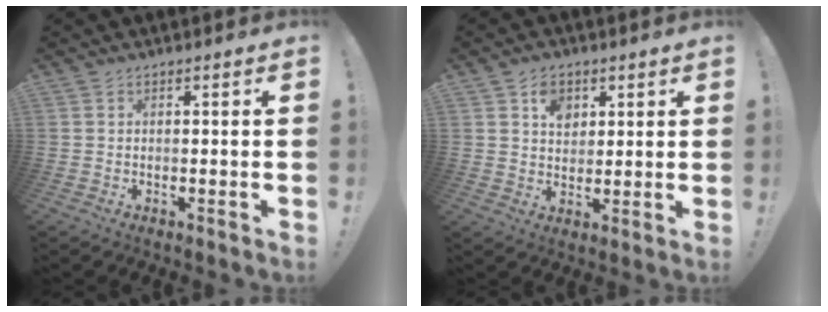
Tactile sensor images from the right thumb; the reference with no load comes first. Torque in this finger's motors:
{"motor_torque": [0.33, -0.14, 0.05, -0.03, 0.02]}